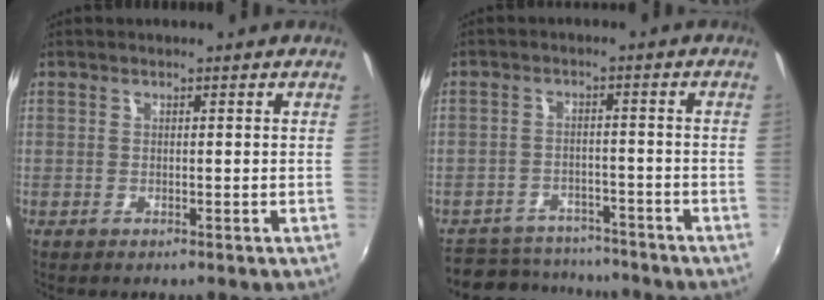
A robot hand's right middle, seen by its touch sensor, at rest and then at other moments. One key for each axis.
{"total": 12.6, "fx": -10.7, "fy": 5.8, "fz": 3.5, "tx": -0.096, "ty": 0.011, "tz": -0.143}